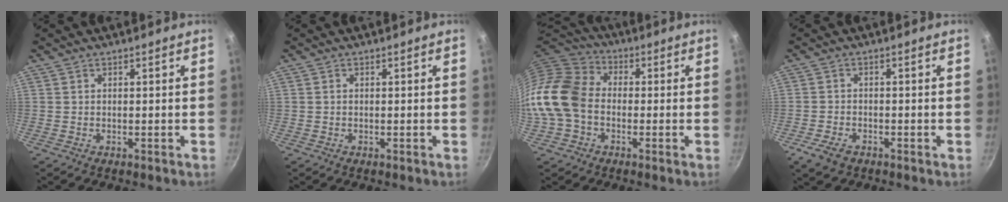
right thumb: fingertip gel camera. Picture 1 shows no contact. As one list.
[{"total": 0.5, "force": [0.1, 0.5, 0.3], "torque": [-0.003, 0.004, 0.001]}, {"total": 15.0, "force": [-2.3, 11.2, 9.6], "torque": [-0.173, 0.033, -0.066]}, {"total": 4.3, "force": [-2.5, 2.5, 2.5], "torque": [-0.054, 0.010, -0.049]}]